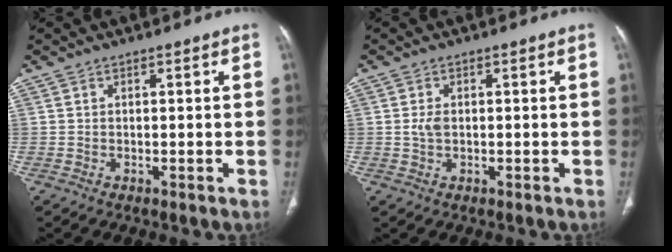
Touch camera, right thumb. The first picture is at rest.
{"total": 1.9, "force": [0.0, 1.3, 1.5], "torque": [-0.033, 0.002, 0.000]}